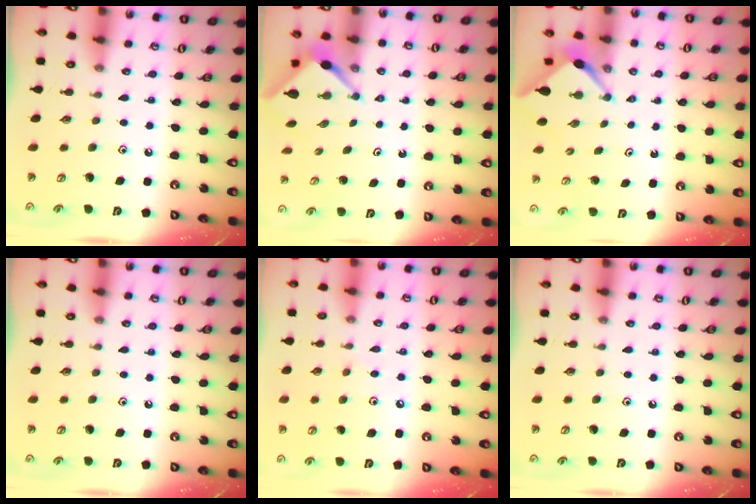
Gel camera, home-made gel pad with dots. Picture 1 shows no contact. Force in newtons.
{"total": 2.7, "press": 2.7, "slide": 0.1}
{"total": 2.4, "press": 2.4, "slide": 0.1}
{"total": 0.0}
{"total": 4.4, "press": 4.4, "slide": 0.5}
{"total": 0.0}